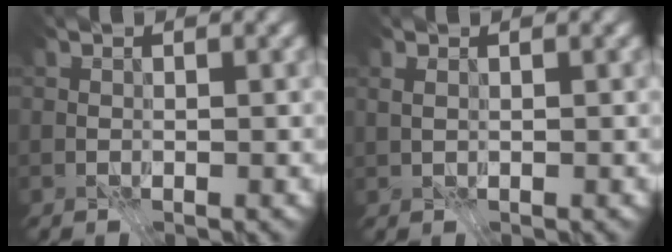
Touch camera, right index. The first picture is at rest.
{"total": 0.8, "force": [0.3, 0.3, 0.7], "torque": [-0.016, 0.002, 0.008]}